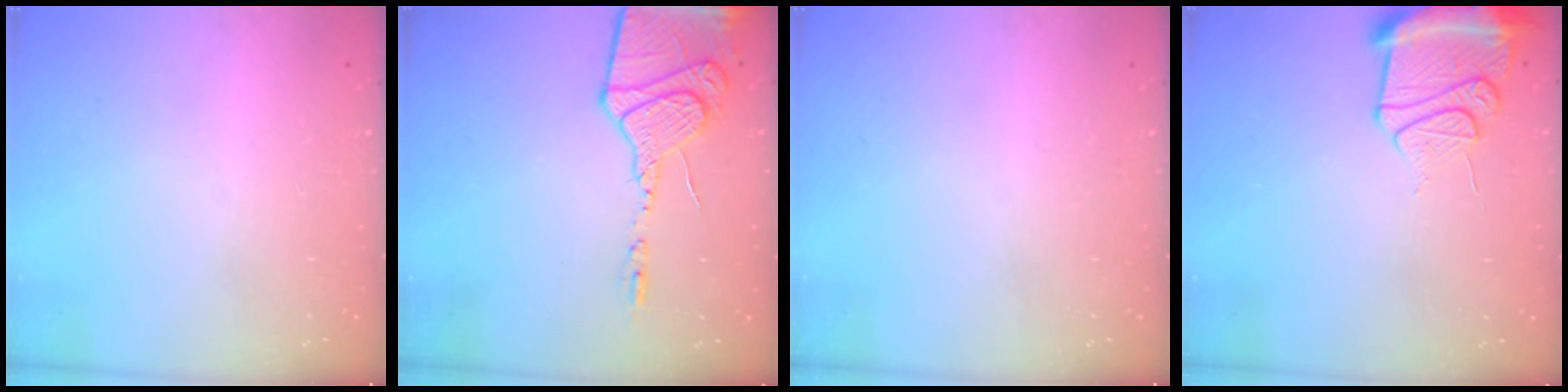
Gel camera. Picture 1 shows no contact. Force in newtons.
{"total": 15.2, "press": 15.1, "slide": 2.1}
{"total": 0.0}
{"total": 12.9, "press": 12.8, "slide": 1.5}